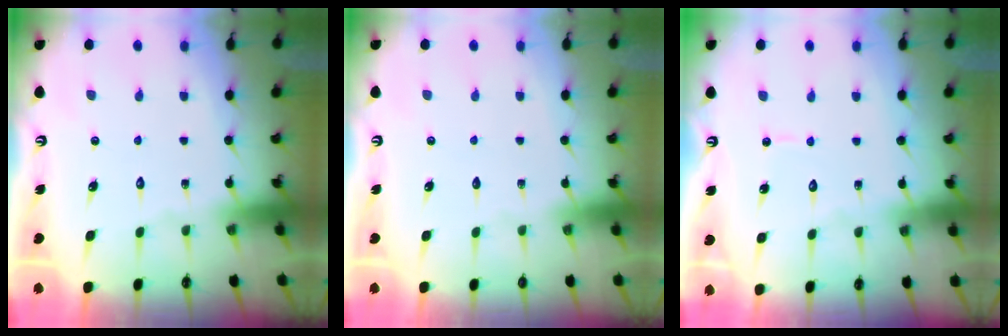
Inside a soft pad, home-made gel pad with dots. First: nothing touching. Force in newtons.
{"total": 0.0}
{"total": 4.2, "press": 4.2, "slide": 0.3}